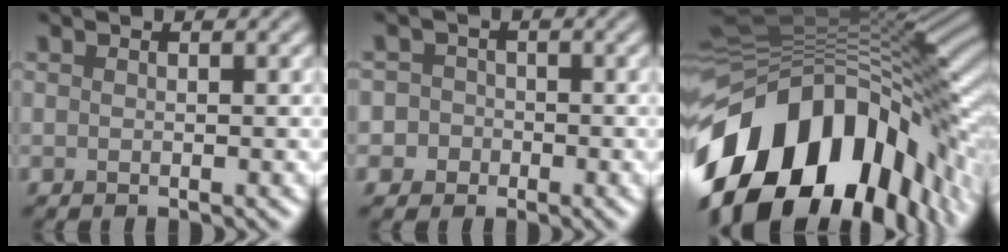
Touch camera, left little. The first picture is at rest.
{"total": 4.0, "force": [-1.2, 3.8, 0.5], "torque": [0.021, 0.010, -0.049]}
{"total": 18.1, "force": [-7.6, 10.1, 13.0], "torque": [-0.247, -0.016, -0.129]}